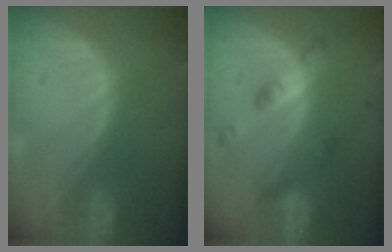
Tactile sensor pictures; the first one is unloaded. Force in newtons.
{"total": 5.7, "press": 5.6, "slide": 0.3}